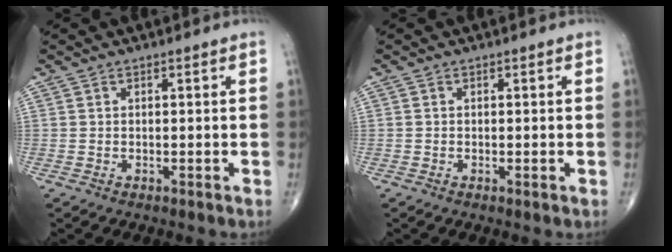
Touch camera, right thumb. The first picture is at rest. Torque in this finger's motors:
{"motor_torque": [-0.46, -0.19, 0.13, 0.06, -0.09]}